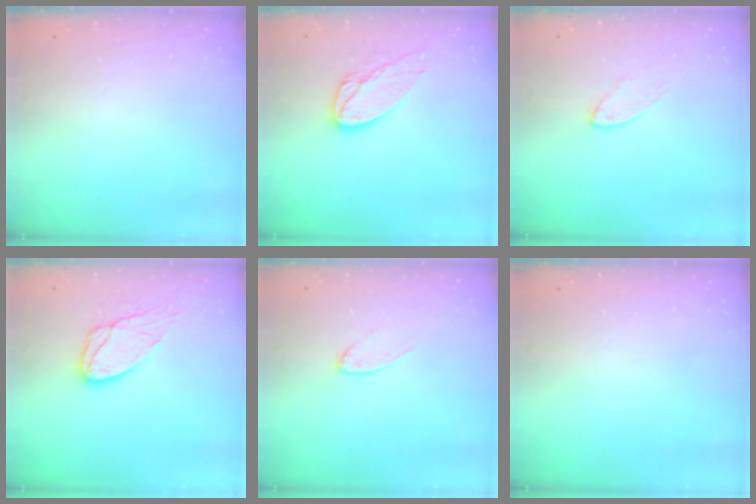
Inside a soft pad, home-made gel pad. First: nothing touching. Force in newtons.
{"total": 11.3, "press": 11.3, "slide": 0.8}
{"total": 4.3, "press": 4.2, "slide": 0.4}
{"total": 11.7, "press": 11.6, "slide": 0.9}
{"total": 7.1, "press": 7.1, "slide": 0.5}
{"total": 0.0}